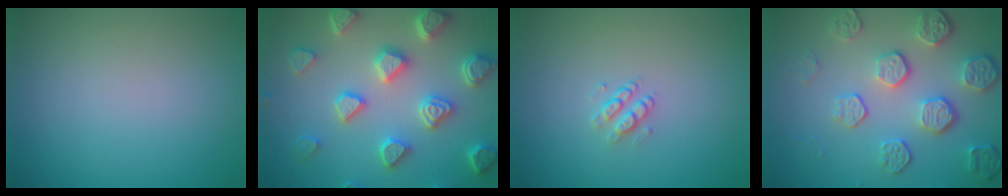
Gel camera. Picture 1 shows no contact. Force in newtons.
{"total": 6.1, "press": 5.3, "slide": 3.0}
{"total": 1.4, "press": 1.0, "slide": 1.0}
{"total": 5.7, "press": 4.3, "slide": 3.7}